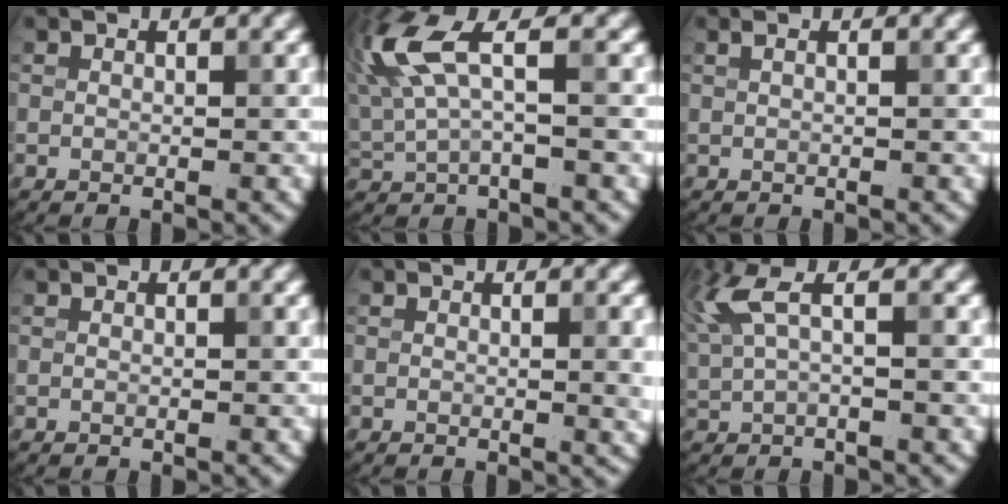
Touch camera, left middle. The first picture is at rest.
{"total": 6.1, "force": [2.3, 1.8, 5.4], "torque": [-0.132, 0.008, 0.043]}
{"total": 0.9, "force": [0.4, 0.3, 0.7], "torque": [-0.016, 0.002, 0.002]}
{"total": 0.0}
{"total": 2.0, "force": [0.1, 0.5, 2.0], "torque": [-0.021, -0.002, -0.002]}
{"total": 3.9, "force": [1.5, 1.0, 3.4], "torque": [-0.082, 0.010, 0.030]}